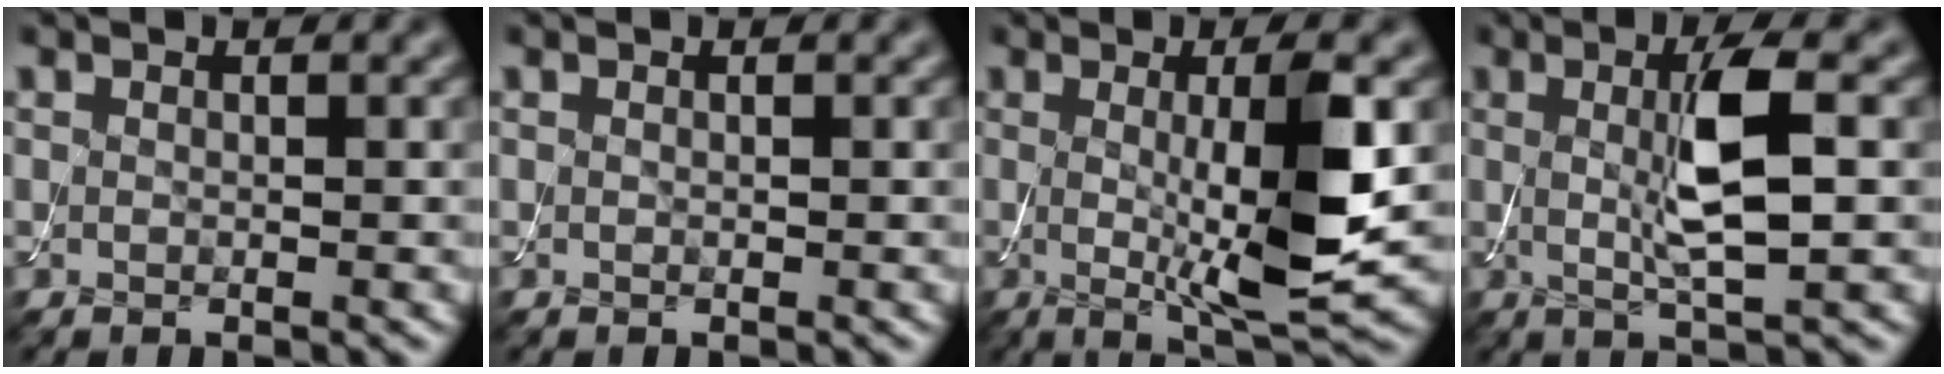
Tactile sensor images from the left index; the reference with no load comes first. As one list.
[{"total": 0.0}, {"total": 8.1, "force": [0.1, 1.5, 8.0], "torque": [-0.126, -0.018, 0.009]}, {"total": 5.8, "force": [0.5, 1.2, 5.7], "torque": [-0.106, 0.000, 0.011]}]